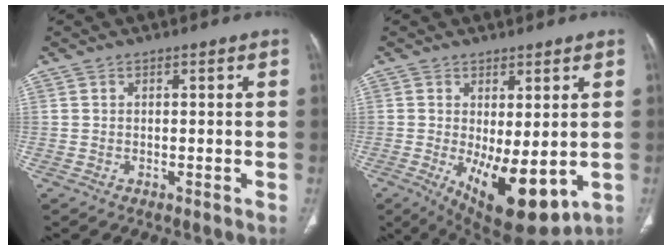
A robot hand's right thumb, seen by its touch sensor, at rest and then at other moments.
{"total": 12.9, "force": [-2.2, 5.2, 11.6], "torque": [-0.171, -0.026, -0.011]}